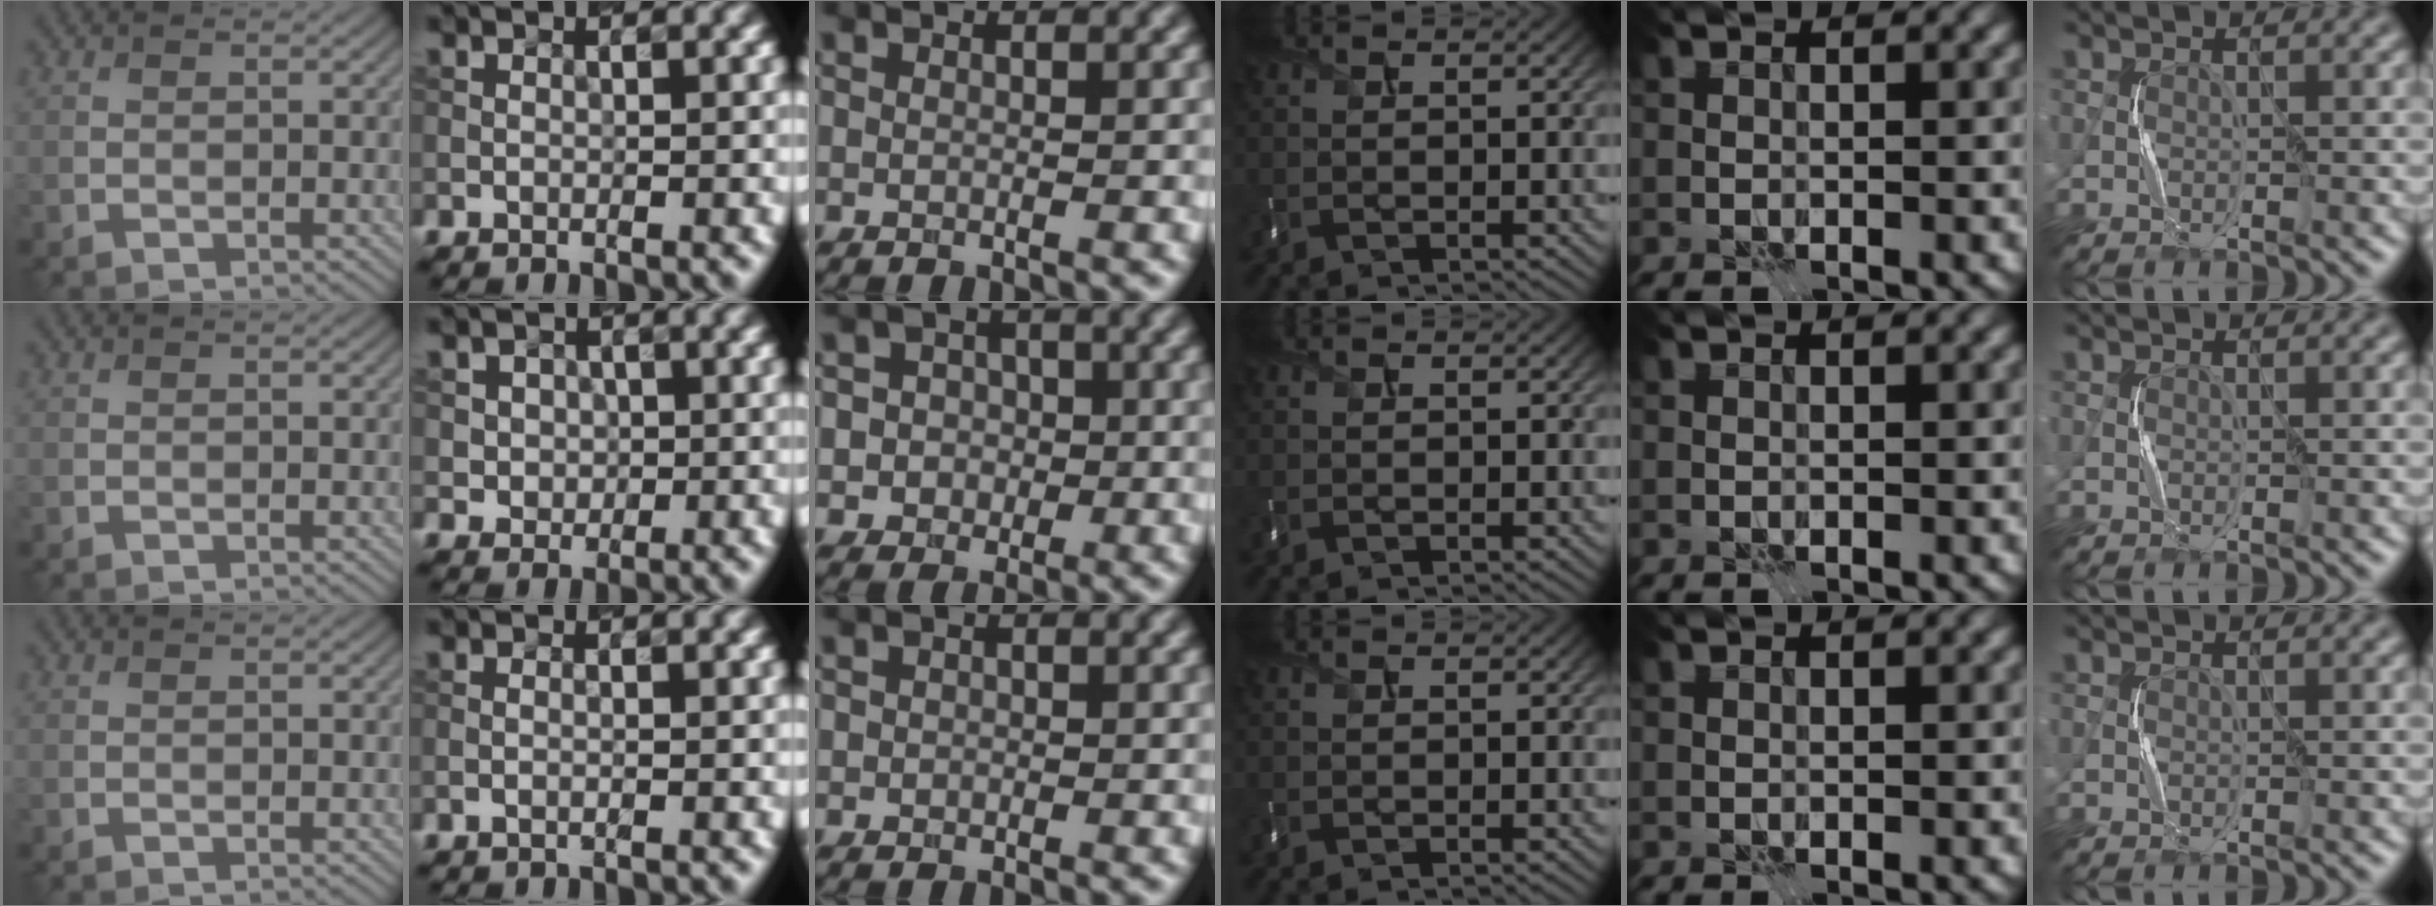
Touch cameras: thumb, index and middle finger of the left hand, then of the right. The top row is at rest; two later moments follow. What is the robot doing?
{"motion": "press", "object": "memory foam"}